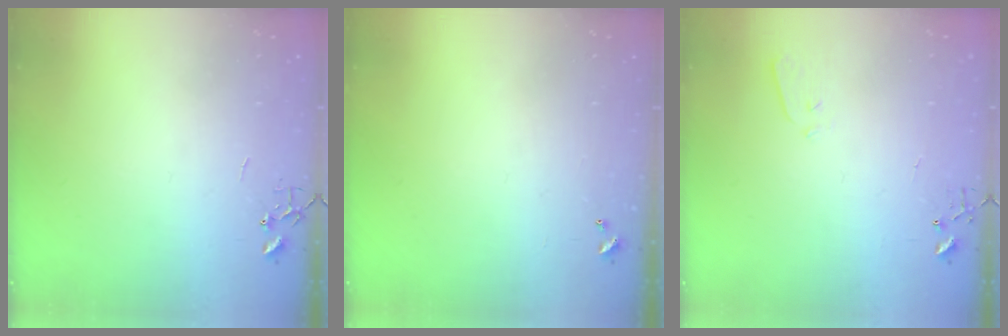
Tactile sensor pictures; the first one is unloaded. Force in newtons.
{"total": 0.0}
{"total": 3.6, "press": 3.5, "slide": 0.6}